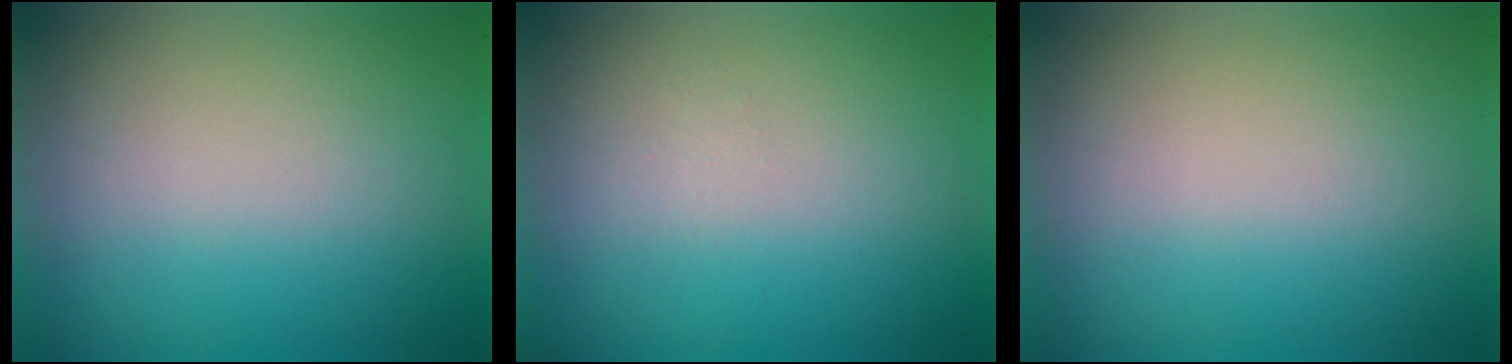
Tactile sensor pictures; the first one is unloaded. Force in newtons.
{"total": 1.2}
{"total": 0.0}